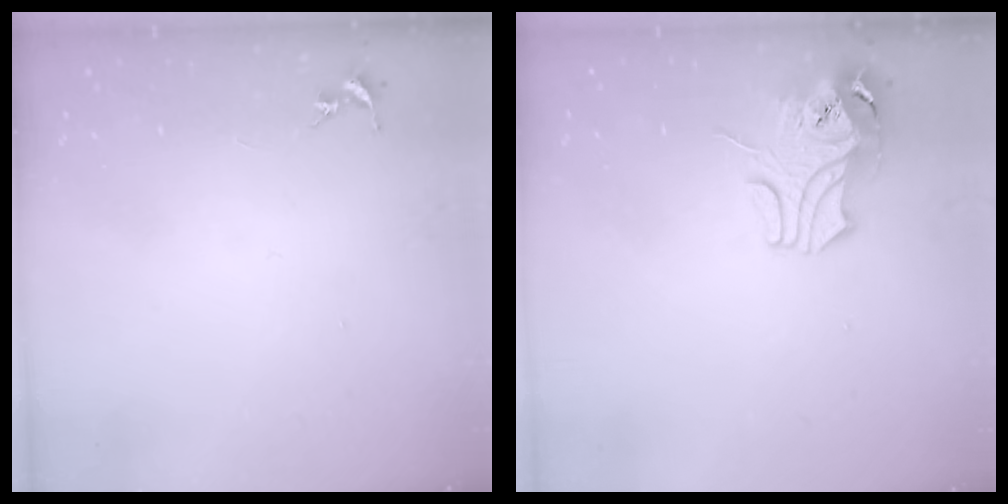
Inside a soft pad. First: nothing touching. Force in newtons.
{"total": 9.8, "press": 9.7, "slide": 1.6}